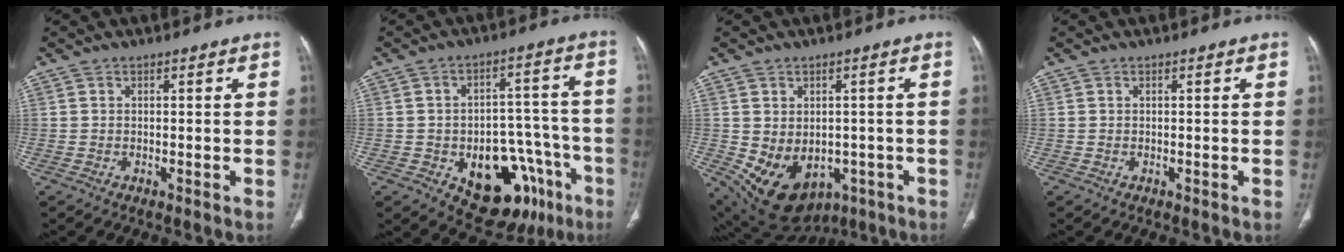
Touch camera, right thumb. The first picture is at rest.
{"total": 19.0, "force": [-8.7, 11.2, 12.7], "torque": [-0.114, 0.062, -0.105]}
{"total": 13.9, "force": [-4.2, 10.4, 8.3], "torque": [-0.131, 0.005, -0.032]}
{"total": 0.0}